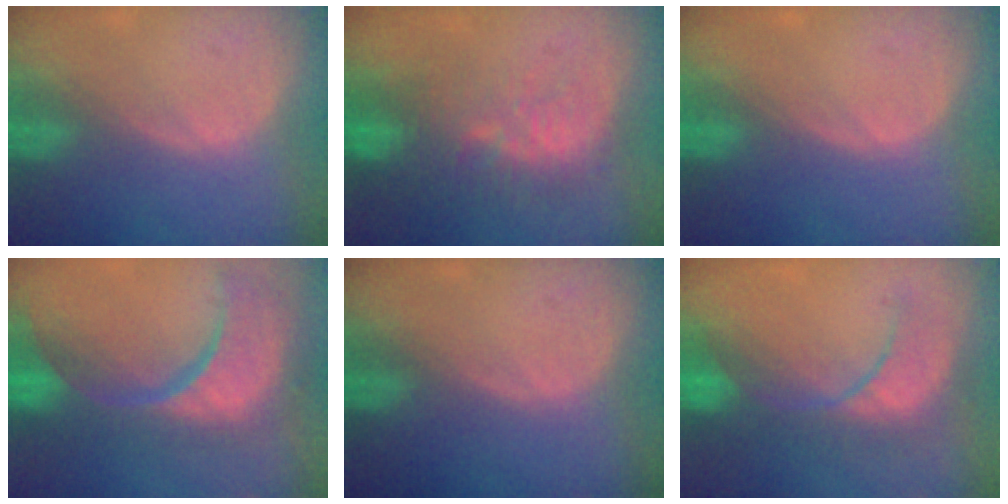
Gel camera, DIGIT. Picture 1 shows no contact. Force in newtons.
{"total": 9.7, "press": 9.1, "slide": 3.4}
{"total": 0.0}
{"total": 15.4, "press": 12.1, "slide": 9.5}
{"total": 0.0}
{"total": 8.3, "press": 8.3, "slide": 0.1}